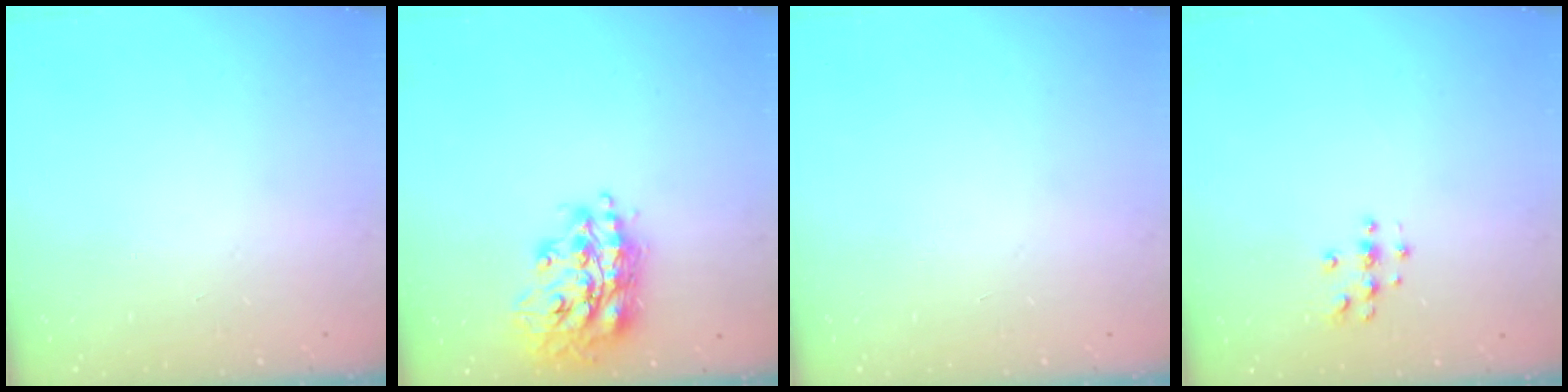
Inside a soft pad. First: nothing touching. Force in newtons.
{"total": 17.5, "press": 17.5, "slide": 1.2}
{"total": 0.0}
{"total": 3.9, "press": 3.8, "slide": 0.4}